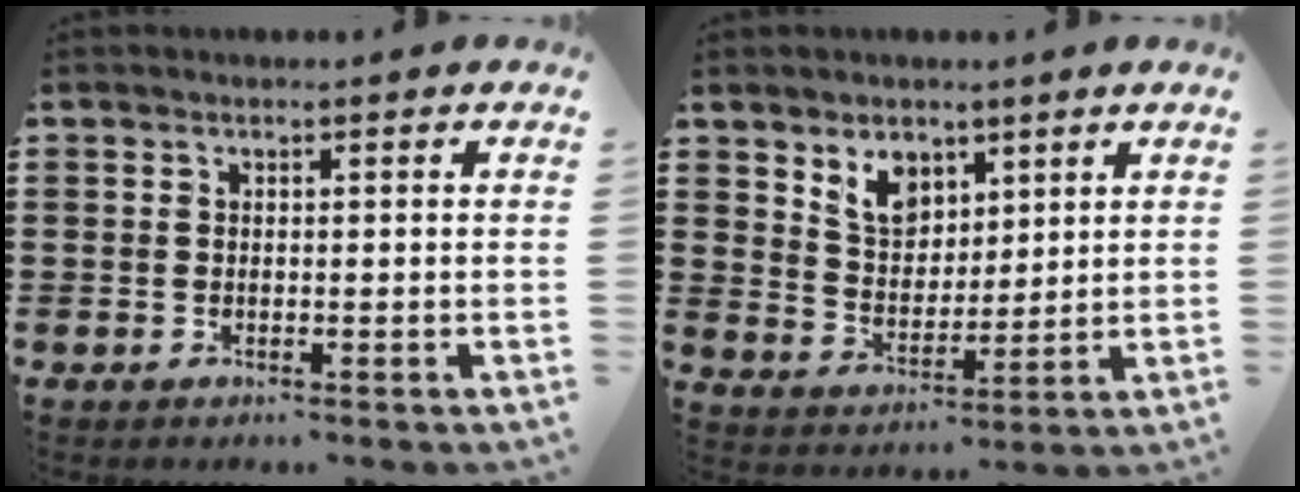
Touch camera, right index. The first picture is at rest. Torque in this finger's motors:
{"motor_torque": [0.23, 0.05, 0.24, 0.08]}